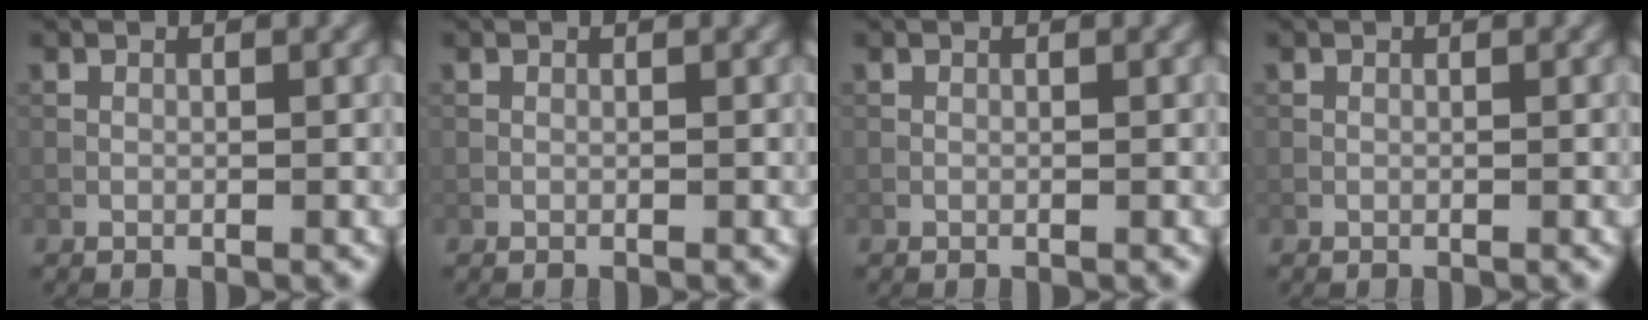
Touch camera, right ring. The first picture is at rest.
{"total": 0.0}
{"total": 0.0}
{"total": 0.0}